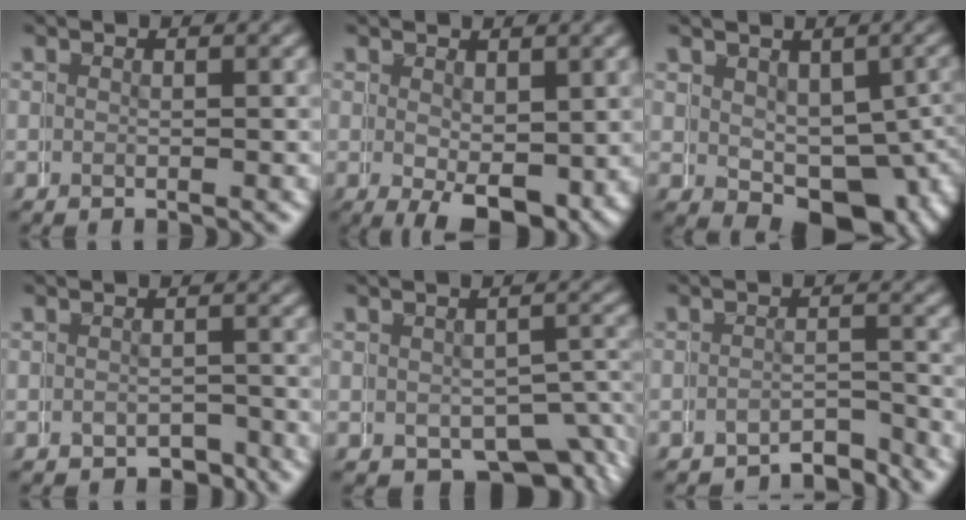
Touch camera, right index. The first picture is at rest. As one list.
[{"total": 5.2, "force": [-0.8, 2.3, 4.6], "torque": [-0.078, -0.021, -0.001]}, {"total": 7.1, "force": [-0.9, 4.7, 5.3], "torque": [-0.057, -0.024, 0.001]}, {"total": 2.0, "force": [-1.5, 1.2, -0.6], "torque": [0.014, 0.002, -0.029]}, {"total": 5.0, "force": [-1.9, 3.7, 2.9], "torque": [-0.024, -0.005, -0.031]}, {"total": 3.1, "force": [-2.9, 1.0, 0.1], "torque": [0.007, -0.008, -0.051]}]